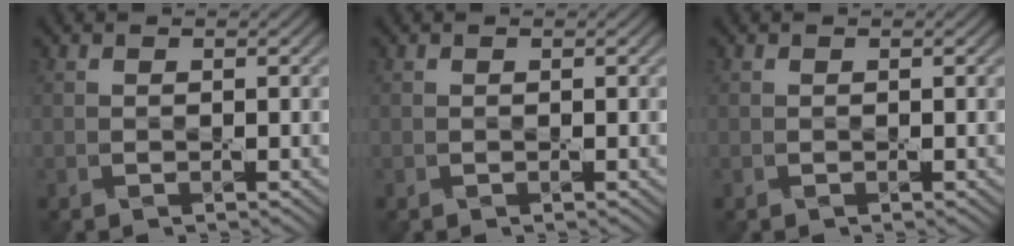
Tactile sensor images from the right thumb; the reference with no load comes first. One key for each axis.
{"total": 0.0}
{"total": 0.0}